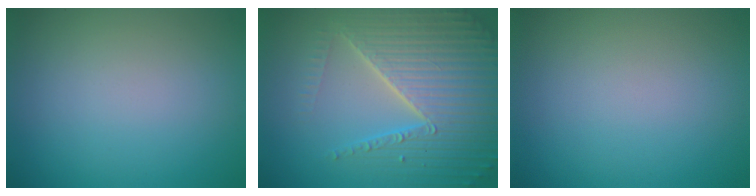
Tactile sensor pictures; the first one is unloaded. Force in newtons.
{"total": 7.1, "press": 6.9, "slide": 1.7}
{"total": 0.0}